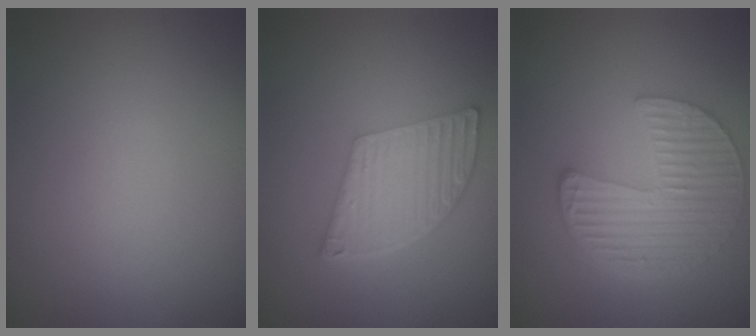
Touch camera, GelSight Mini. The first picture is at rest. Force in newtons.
{"total": 6.1, "press": 4.2, "slide": 4.4}
{"total": 5.9, "press": 4.3, "slide": 4.1}